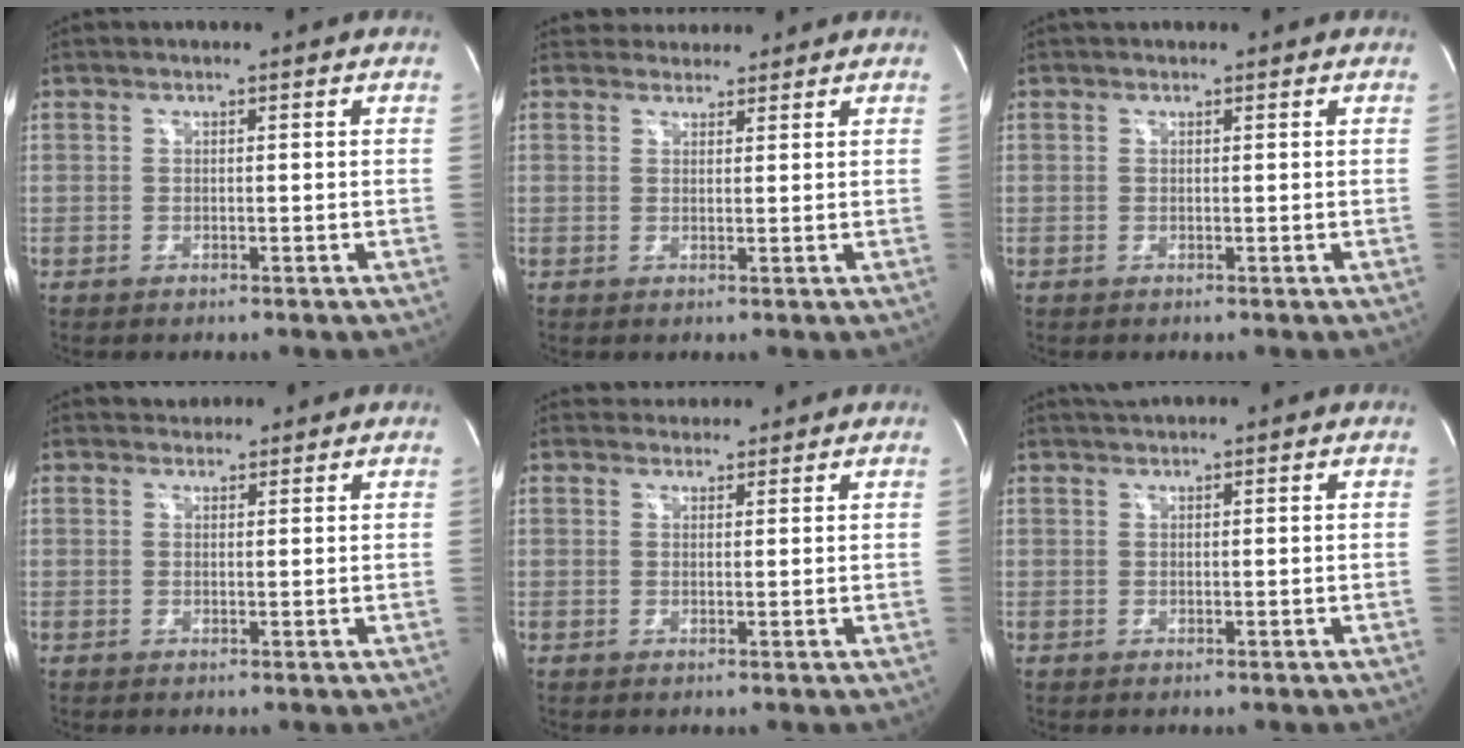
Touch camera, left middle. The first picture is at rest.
{"total": 3.3, "force": [3.0, 1.2, -0.2], "torque": [0.005, 0.018, 0.045]}
{"total": 0.8, "force": [0.7, 0.4, 0.1], "torque": [-0.009, 0.018, 0.013]}
{"total": 2.0, "force": [1.7, 0.9, -0.2], "torque": [0.005, 0.012, 0.025]}
{"total": 2.6, "force": [2.4, 1.0, -0.2], "torque": [0.004, 0.016, 0.036]}
{"total": 1.5, "force": [1.4, -0.2, 0.3], "torque": [-0.006, 0.016, 0.031]}